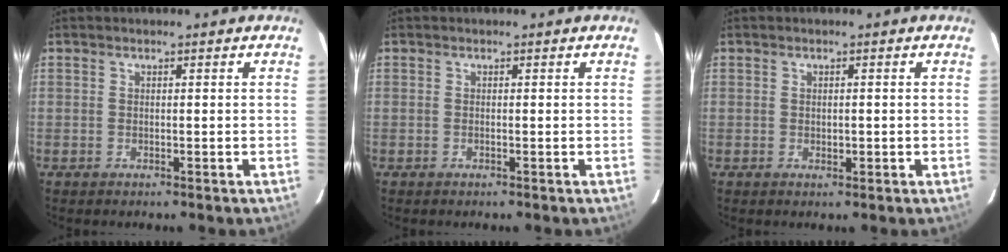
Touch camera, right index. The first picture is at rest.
{"total": 0.0}
{"total": 1.1, "force": [-0.1, 0.7, 0.8], "torque": [-0.011, -0.001, 0.000]}